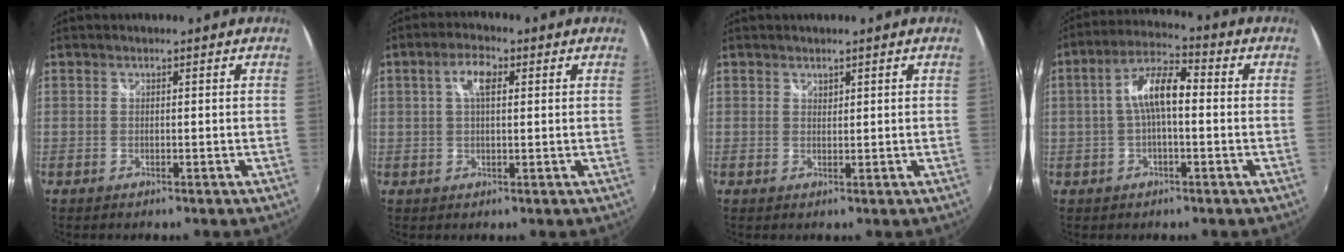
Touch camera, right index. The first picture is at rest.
{"total": 4.5, "force": [1.4, 1.8, 3.9], "torque": [-0.071, 0.013, 0.024]}
{"total": 0.9, "force": [0.8, 0.4, 0.1], "torque": [0.000, 0.002, 0.014]}
{"total": 8.2, "force": [-0.2, 2.9, 7.6], "torque": [-0.152, 0.021, -0.004]}